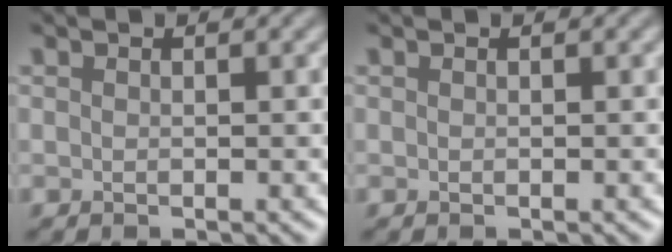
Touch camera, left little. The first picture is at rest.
{"total": 0.0}